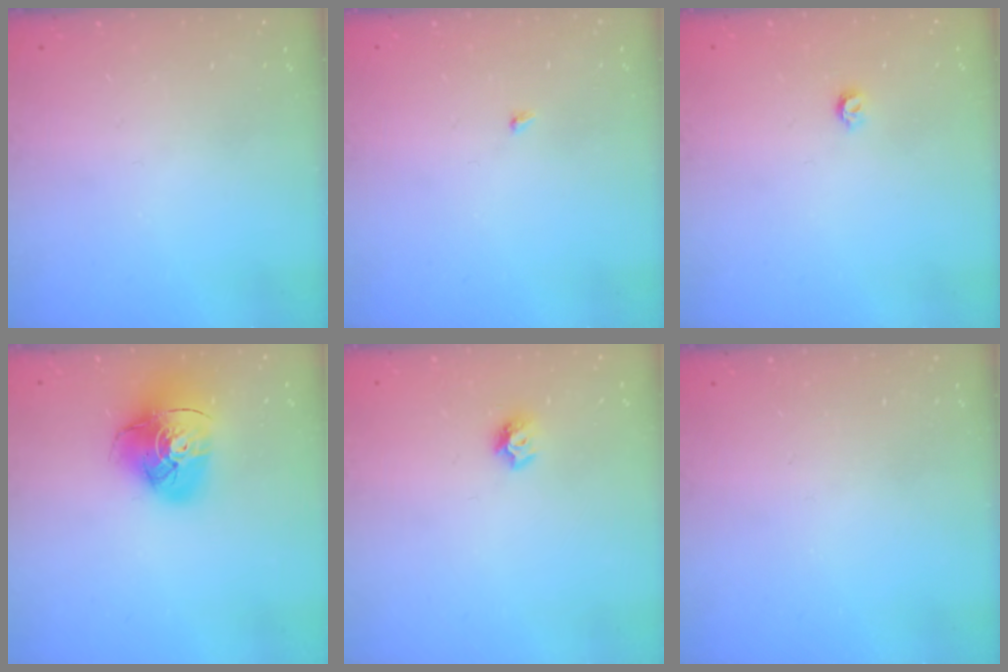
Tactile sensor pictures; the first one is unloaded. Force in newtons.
{"total": 1.9, "press": 1.9, "slide": 0.3}
{"total": 3.5, "press": 3.5, "slide": 0.3}
{"total": 13.8, "press": 13.7, "slide": 1.4}
{"total": 7.0, "press": 7.0, "slide": 0.7}
{"total": 0.0}